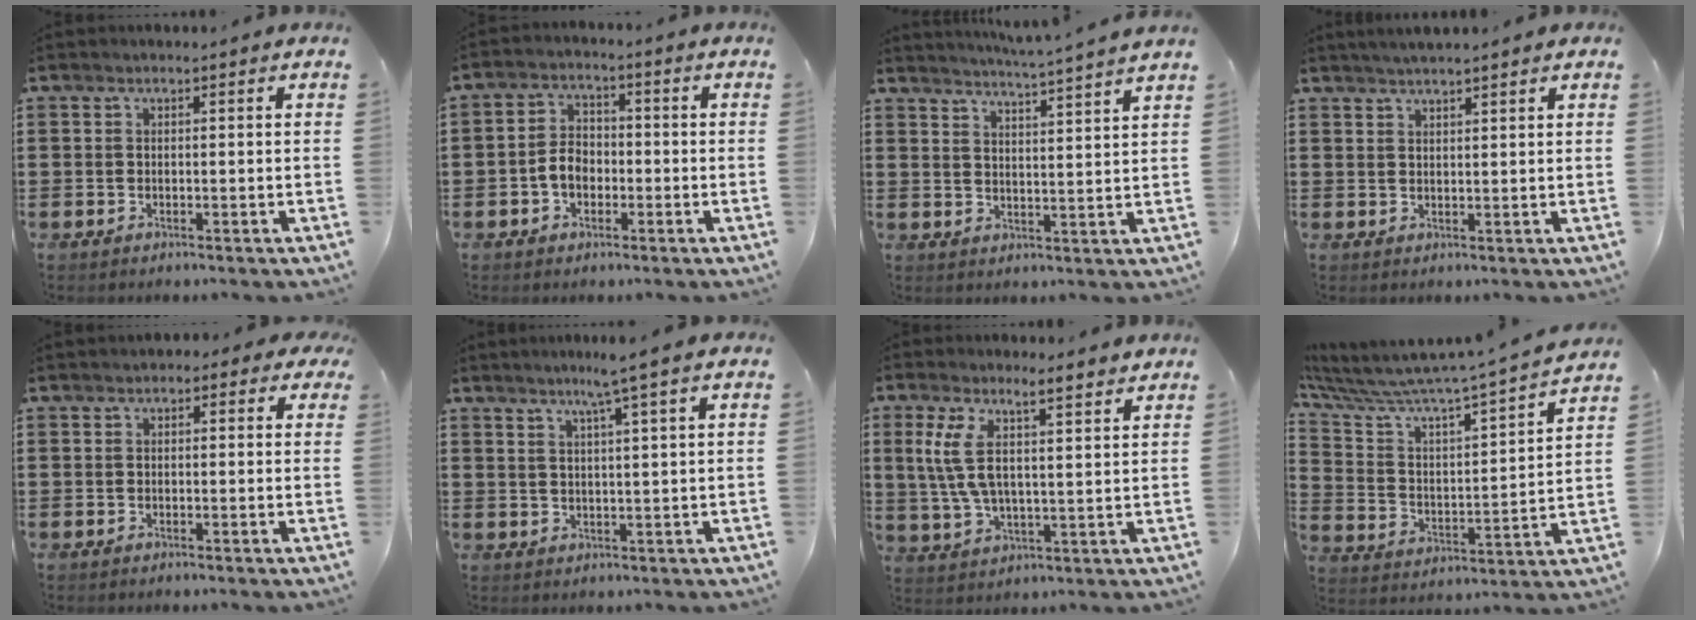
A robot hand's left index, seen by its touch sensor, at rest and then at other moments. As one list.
[{"total": 4.3, "force": [-1.3, 3.0, 2.8], "torque": [-0.069, 0.004, -0.031]}, {"total": 4.1, "force": [3.8, -1.2, 0.8], "torque": [-0.030, -0.028, 0.063]}, {"total": 1.9, "force": [1.8, 0.0, 0.6], "torque": [-0.015, 0.003, 0.034]}, {"total": 1.1, "force": [0.1, 0.9, 0.6], "torque": [-0.015, 0.008, 0.000]}, {"total": 4.4, "force": [2.9, -1.0, 3.2], "torque": [-0.067, -0.004, 0.047]}, {"total": 7.5, "force": [4.5, 1.5, 5.8], "torque": [-0.129, -0.004, 0.076]}, {"total": 6.4, "force": [6.1, 0.0, 2.0], "torque": [-0.076, -0.067, 0.093]}]